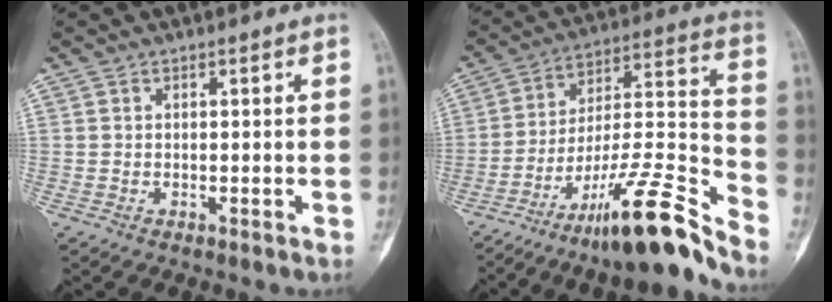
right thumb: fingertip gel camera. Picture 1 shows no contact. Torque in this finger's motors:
{"motor_torque": [3.48, 1.04, 1.56, -1.21, 0.43]}